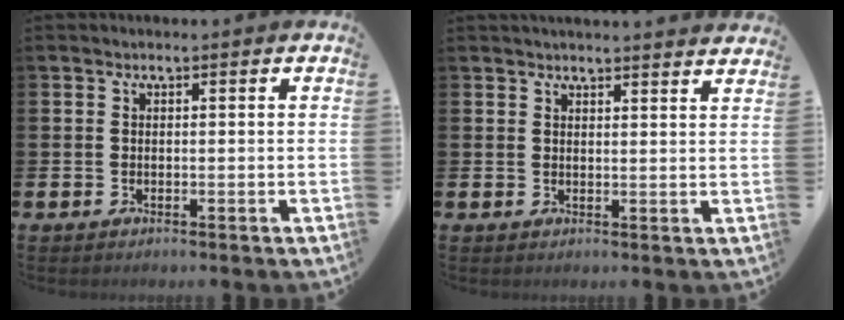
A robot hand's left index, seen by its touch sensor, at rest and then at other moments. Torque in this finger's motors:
{"motor_torque": [0.35, -1.79, 0.11, 0.04]}